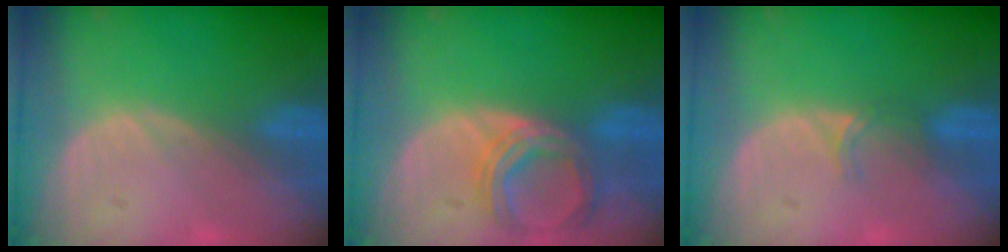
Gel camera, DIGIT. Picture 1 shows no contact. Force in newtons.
{"total": 6.9, "press": 6.3, "slide": 2.8}
{"total": 1.9, "press": 1.5, "slide": 1.2}